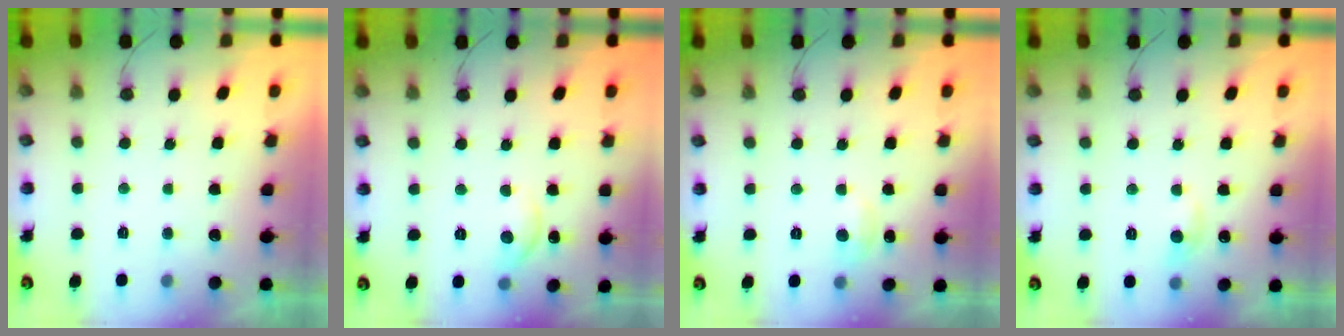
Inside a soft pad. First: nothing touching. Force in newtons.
{"total": 5.3, "press": 5.3, "slide": 0.7}
{"total": 3.7, "press": 3.6, "slide": 0.4}
{"total": 5.9, "press": 5.8, "slide": 0.8}